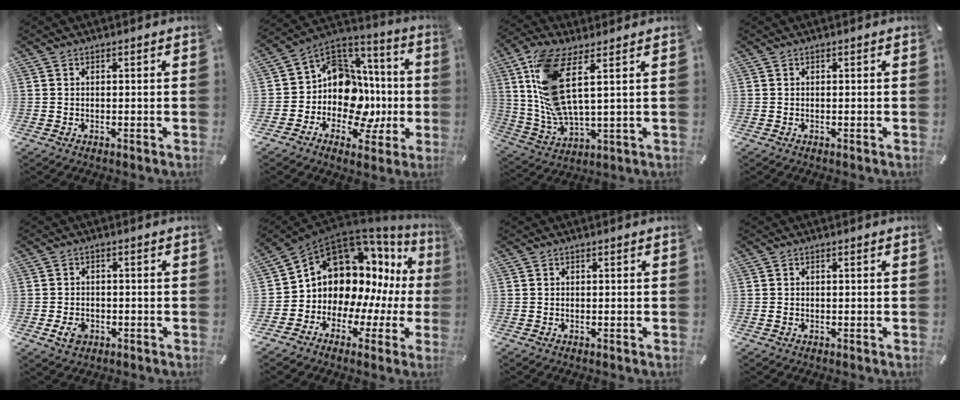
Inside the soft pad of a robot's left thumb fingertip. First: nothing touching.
{"total": 14.4, "force": [-1.5, 12.6, 6.8], "torque": [-0.114, -0.036, -0.015]}
{"total": 14.9, "force": [4.7, 5.2, 13.1], "torque": [-0.282, -0.016, 0.084]}
{"total": 0.0}
{"total": 4.0, "force": [-1.6, 3.0, 2.1], "torque": [-0.047, 0.003, -0.030]}
{"total": 13.3, "force": [5.1, 10.6, 6.1], "torque": [-0.102, -0.074, 0.103]}
{"total": 0.0}
{"total": 0.8, "force": [-0.3, 0.5, 0.6], "torque": [-0.011, 0.001, -0.006]}